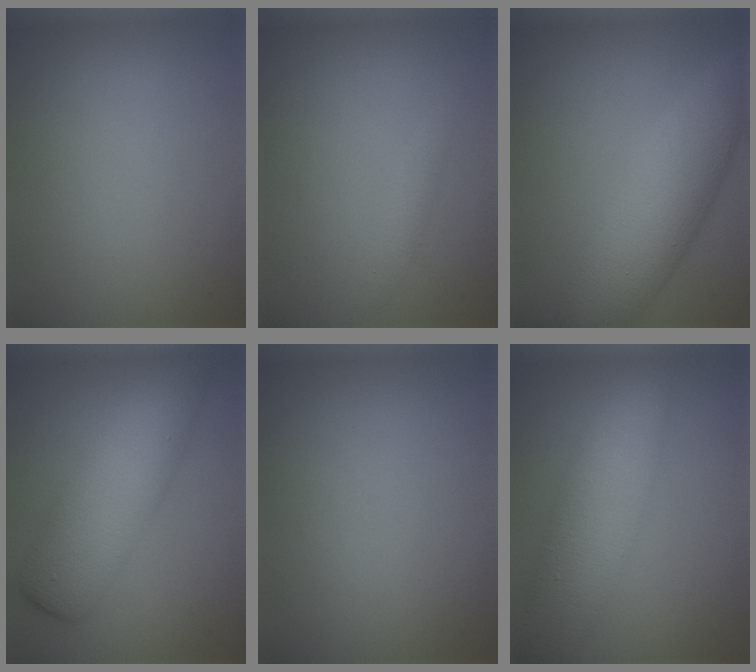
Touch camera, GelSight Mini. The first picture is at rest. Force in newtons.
{"total": 1.0, "press": 1.0, "slide": 0.0}
{"total": 8.0, "press": 8.0, "slide": 0.1}
{"total": 7.5, "press": 7.5, "slide": 0.4}
{"total": 0.0}
{"total": 7.4, "press": 7.4, "slide": 0.3}